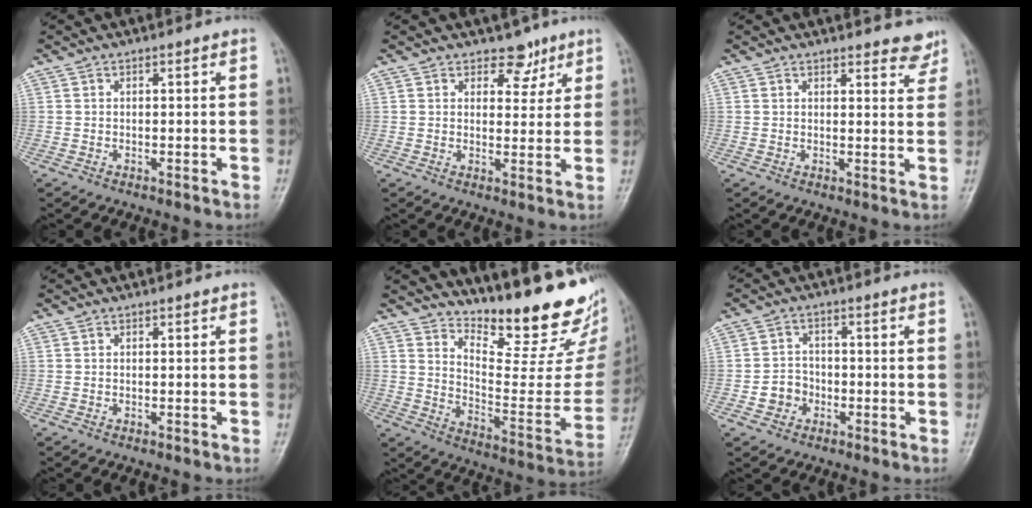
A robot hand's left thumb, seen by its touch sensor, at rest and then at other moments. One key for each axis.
{"total": 4.3, "fx": 3.0, "fy": 2.8, "fz": 1.3, "tx": 0.013, "ty": -0.017, "tz": 0.042}
{"total": 4.9, "fx": 4.5, "fy": 1.6, "fz": 1.4, "tx": 0.008, "ty": -0.029, "tz": 0.041}
{"total": 0.0}
{"total": 22.3, "fx": 17.8, "fy": 6.2, "fz": 11.8, "tx": -0.132, "ty": -0.140, "tz": 0.256}
{"total": 4.3, "fx": -1.5, "fy": 3.9, "fz": 1.3, "tx": 0.000, "ty": 0.017, "tz": -0.030}